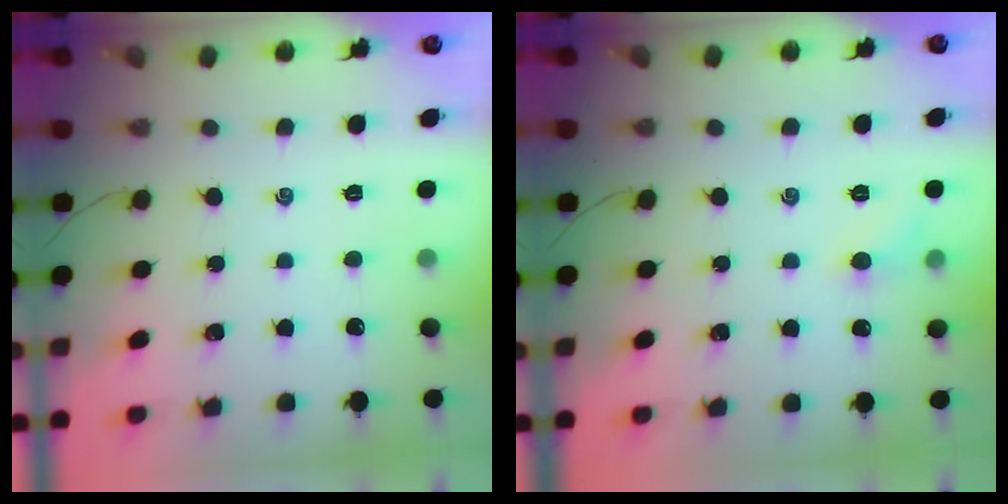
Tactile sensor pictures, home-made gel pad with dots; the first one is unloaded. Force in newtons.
{"total": 5.2, "press": 5.0, "slide": 1.5}